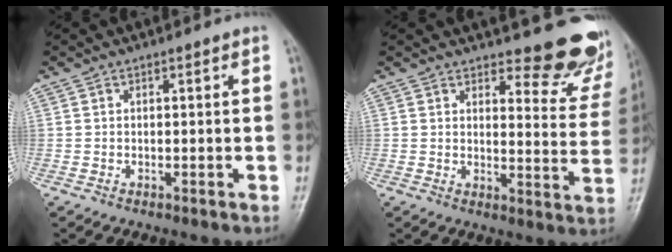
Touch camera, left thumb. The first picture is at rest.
{"total": 12.7, "force": [11.1, 4.2, 4.5], "torque": [-0.009, -0.094, 0.115]}